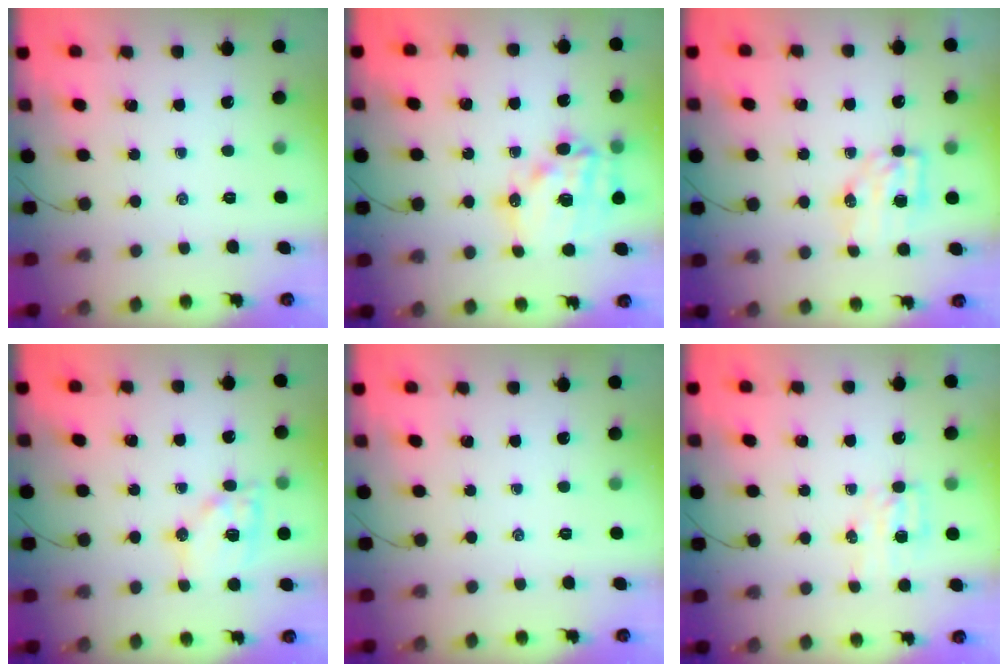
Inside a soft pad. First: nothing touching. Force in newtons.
{"total": 16.3, "press": 15.9, "slide": 3.7}
{"total": 6.6, "press": 6.6, "slide": 0.7}
{"total": 12.3, "press": 12.1, "slide": 1.8}
{"total": 0.0}
{"total": 4.6, "press": 4.5, "slide": 1.0}